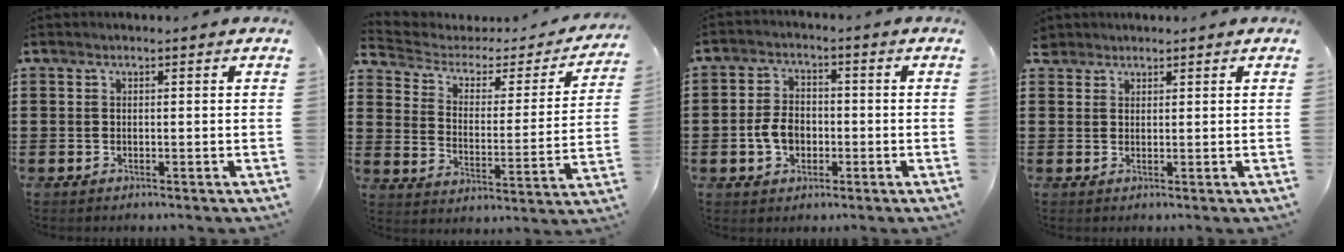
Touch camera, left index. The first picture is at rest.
{"total": 3.1, "force": [1.9, 2.0, 1.5], "torque": [-0.047, -0.013, 0.022]}
{"total": 5.1, "force": [-1.3, 3.5, 3.4], "torque": [-0.079, 0.005, -0.029]}
{"total": 1.5, "force": [1.2, 0.8, 0.0], "torque": [-0.005, 0.005, 0.025]}